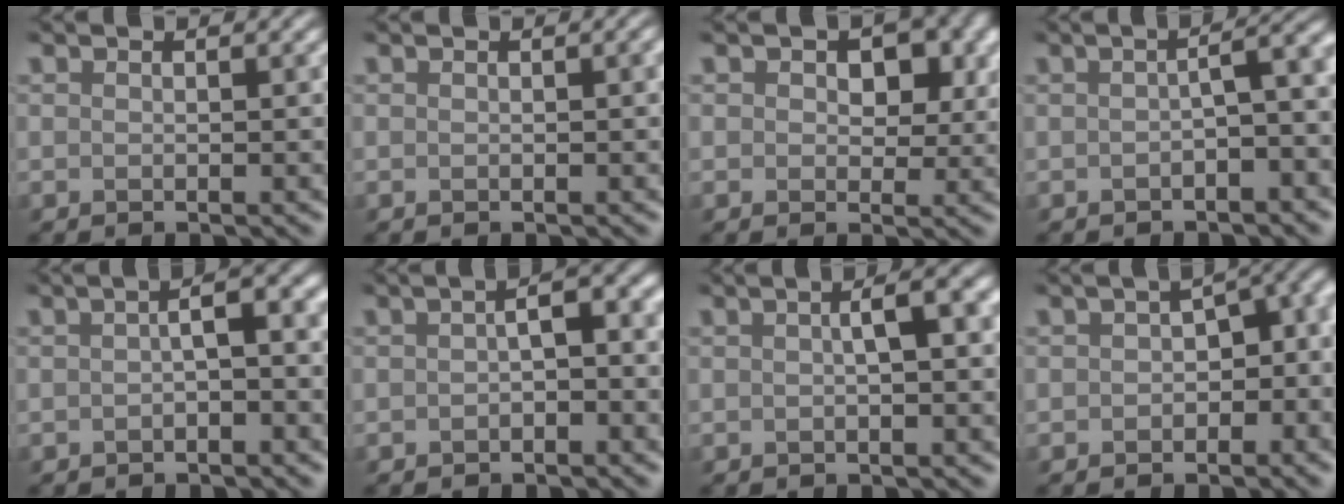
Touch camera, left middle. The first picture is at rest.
{"total": 0.8, "force": [-0.2, 0.3, 0.7], "torque": [-0.004, 0.004, -0.004]}
{"total": 6.2, "force": [1.8, 4.4, 3.9], "torque": [-0.033, 0.020, 0.011]}
{"total": 4.5, "force": [-1.6, 1.5, 4.0], "torque": [-0.040, 0.011, -0.024]}
{"total": 3.2, "force": [-0.7, 0.8, 3.1], "torque": [-0.046, 0.011, -0.017]}
{"total": 3.2, "force": [-0.9, 1.1, 2.8], "torque": [-0.041, 0.010, -0.022]}
{"total": 2.6, "force": [0.2, 0.3, 2.6], "torque": [-0.040, 0.013, -0.001]}
{"total": 6.0, "force": [-1.6, 3.7, 4.5], "torque": [-0.035, 0.010, -0.032]}